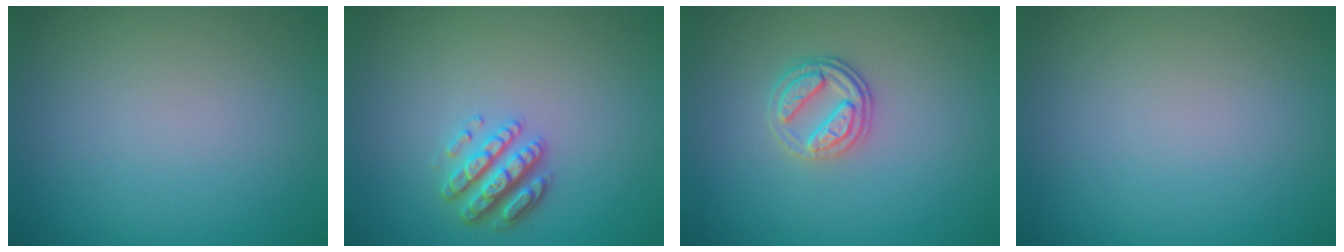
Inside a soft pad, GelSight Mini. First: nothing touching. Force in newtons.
{"total": 3.3, "press": 3.0, "slide": 1.4}
{"total": 2.7, "press": 2.4, "slide": 1.1}
{"total": 0.0}